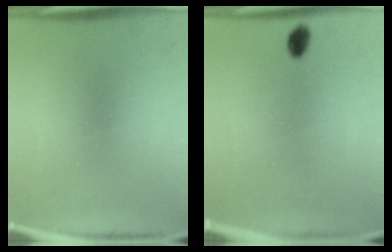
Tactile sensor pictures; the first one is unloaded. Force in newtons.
{"total": 2.7}